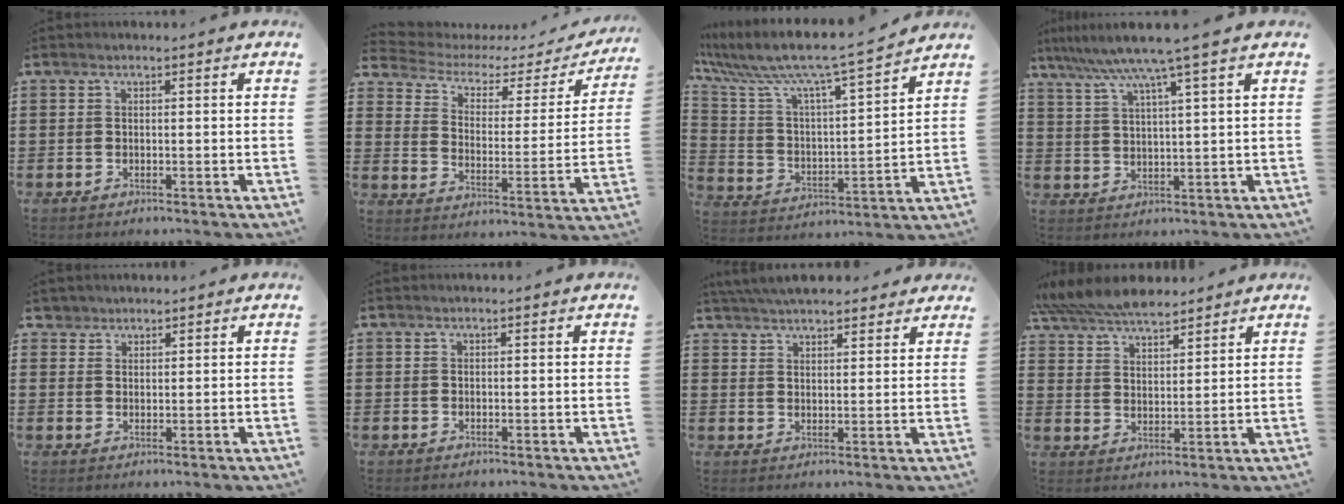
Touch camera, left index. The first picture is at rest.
{"total": 3.5, "force": [2.5, 2.0, 1.4], "torque": [-0.052, -0.016, 0.035]}
{"total": 8.7, "force": [7.5, 0.4, 4.5], "torque": [-0.123, -0.056, 0.117]}
{"total": 6.7, "force": [4.9, -0.8, 4.5], "torque": [-0.104, -0.021, 0.079]}
{"total": 2.0, "force": [1.7, 1.1, 0.0], "torque": [-0.007, 0.005, 0.034]}
{"total": 0.0}
{"total": 5.4, "force": [5.2, 0.7, 1.5], "torque": [-0.045, -0.013, 0.096]}
{"total": 6.9, "force": [6.5, 1.2, 2.0], "torque": [-0.063, -0.017, 0.121]}